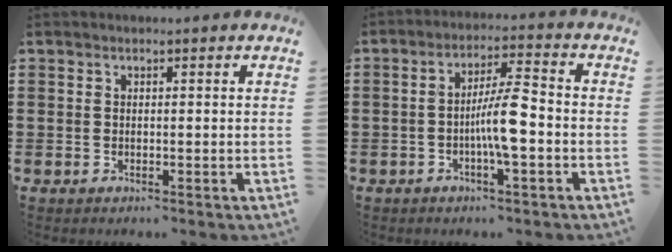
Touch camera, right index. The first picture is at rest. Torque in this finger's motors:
{"motor_torque": [1.55, 0.59, 0.74, 0.12]}